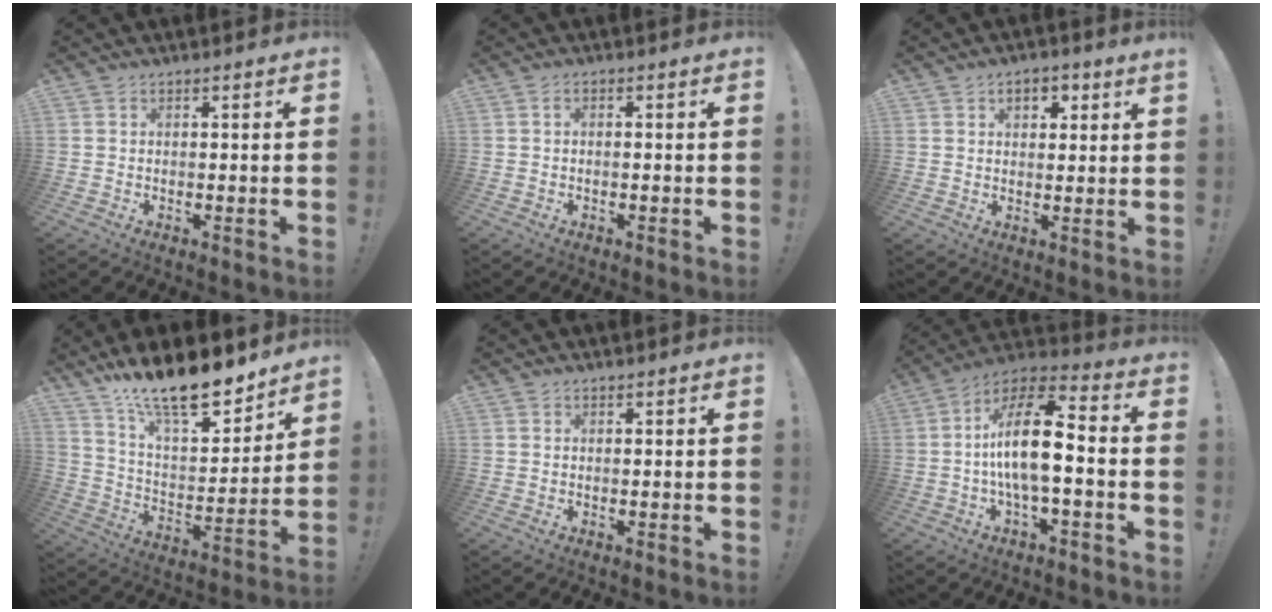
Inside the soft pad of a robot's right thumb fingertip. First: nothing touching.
{"total": 1.1, "force": [-0.8, 0.3, 0.8], "torque": [-0.016, 0.004, -0.013]}
{"total": 4.2, "force": [2.2, 2.1, 2.8], "torque": [-0.039, -0.001, 0.036]}
{"total": 18.5, "force": [15.1, 5.1, 9.3], "torque": [-0.156, -0.116, 0.264]}
{"total": 0.6, "force": [0.6, 0.0, -0.1], "torque": [0.009, -0.002, 0.010]}
{"total": 16.8, "force": [-1.3, 6.2, 15.5], "torque": [-0.269, 0.012, -0.027]}